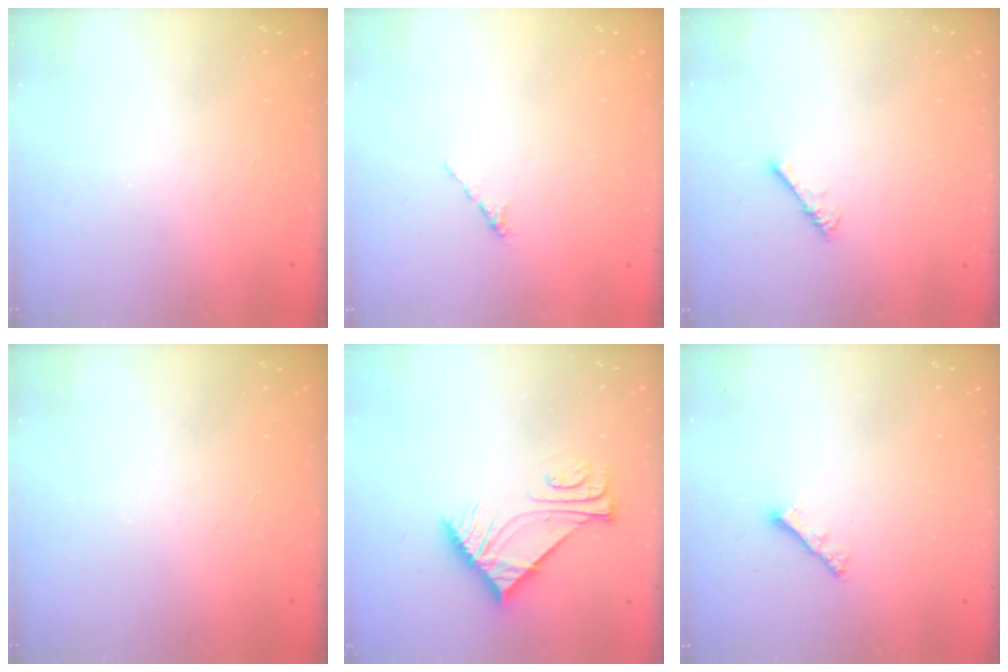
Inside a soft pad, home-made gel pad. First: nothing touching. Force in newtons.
{"total": 0.0}
{"total": 0.8, "press": 0.8, "slide": 0.3}
{"total": 0.0}
{"total": 6.9, "press": 6.8, "slide": 0.8}
{"total": 2.4, "press": 2.4, "slide": 0.6}